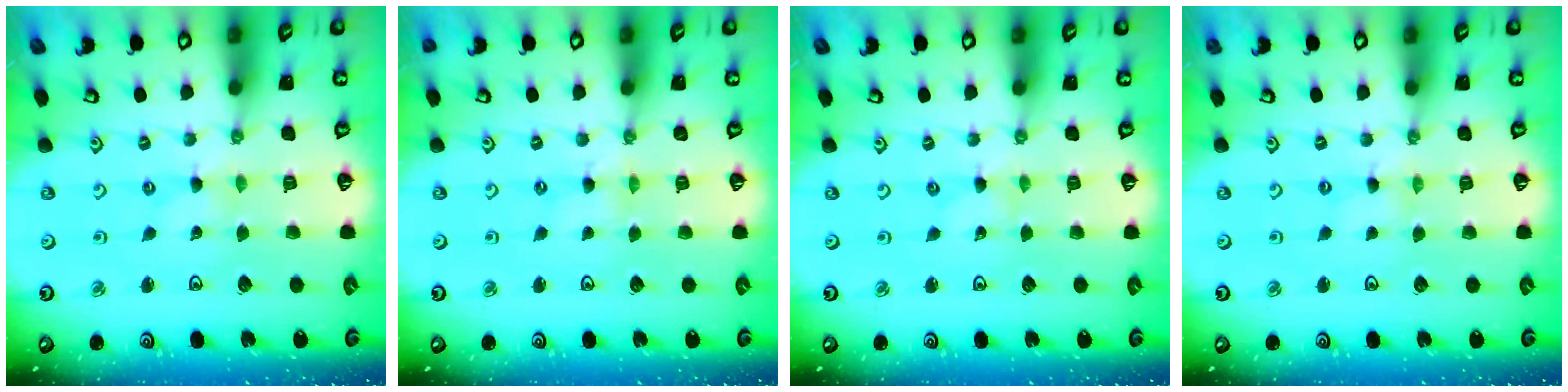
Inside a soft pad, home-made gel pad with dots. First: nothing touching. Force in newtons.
{"total": 0.0}
{"total": 0.0}
{"total": 0.0}